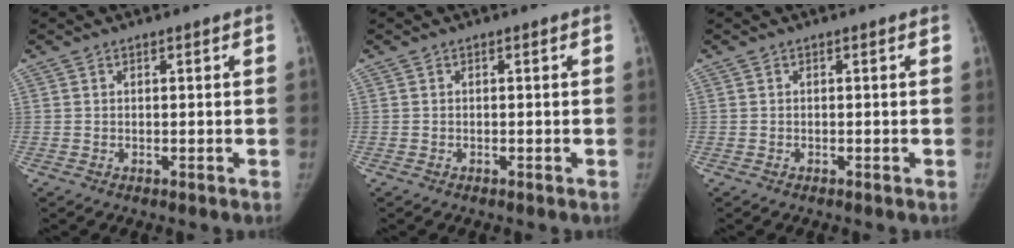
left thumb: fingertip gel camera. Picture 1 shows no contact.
{"total": 0.0}
{"total": 0.0}